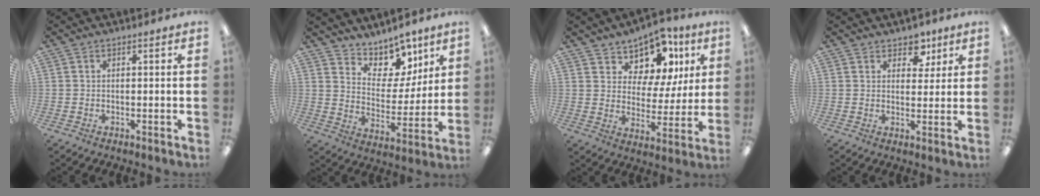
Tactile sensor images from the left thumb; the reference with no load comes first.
{"total": 11.2, "force": [9.3, 5.7, 2.6], "torque": [-0.042, -0.084, 0.173]}
{"total": 10.3, "force": [7.4, 6.5, 2.9], "torque": [-0.053, -0.061, 0.138]}
{"total": 6.1, "force": [4.1, 3.9, 2.4], "torque": [-0.011, -0.019, 0.068]}